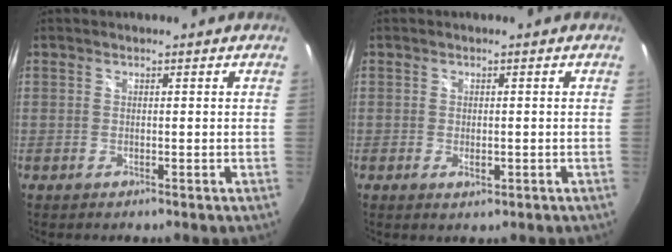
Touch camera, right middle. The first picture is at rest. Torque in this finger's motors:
{"motor_torque": [1.08, -1.06, 0.04, 0.06]}